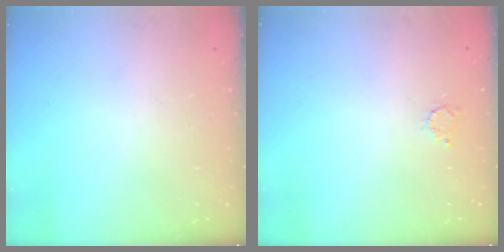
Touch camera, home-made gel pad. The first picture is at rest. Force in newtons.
{"total": 2.4, "press": 2.4, "slide": 0.4}